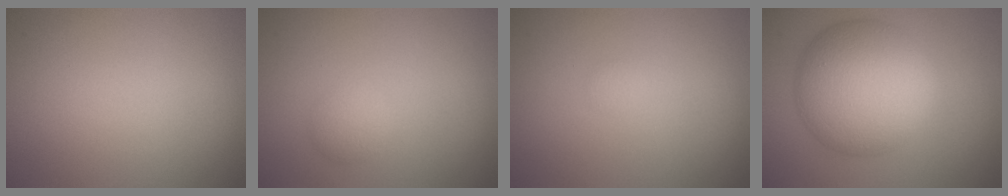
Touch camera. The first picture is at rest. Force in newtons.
{"total": 1.4, "press": 1.4, "slide": 0.1}
{"total": 0.5, "press": 0.5, "slide": 0.0}
{"total": 10.8, "press": 10.8, "slide": 0.2}